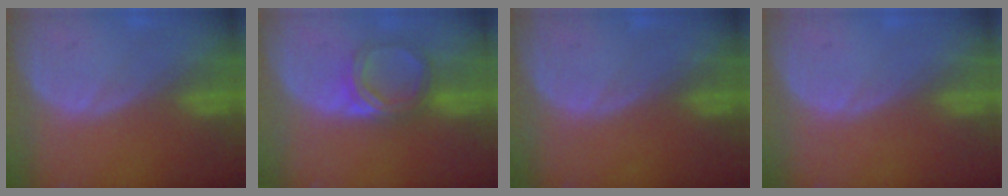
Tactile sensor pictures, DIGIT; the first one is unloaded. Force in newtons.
{"total": 5.3, "press": 4.9, "slide": 1.9}
{"total": 0.0}
{"total": 0.0}